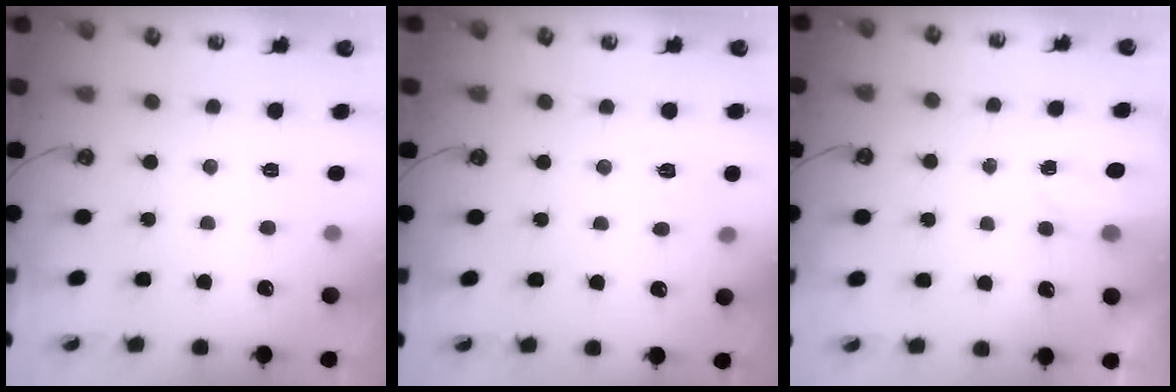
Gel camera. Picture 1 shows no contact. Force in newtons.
{"total": 5.3, "press": 5.3, "slide": 0.6}
{"total": 2.4, "press": 2.4, "slide": 0.3}